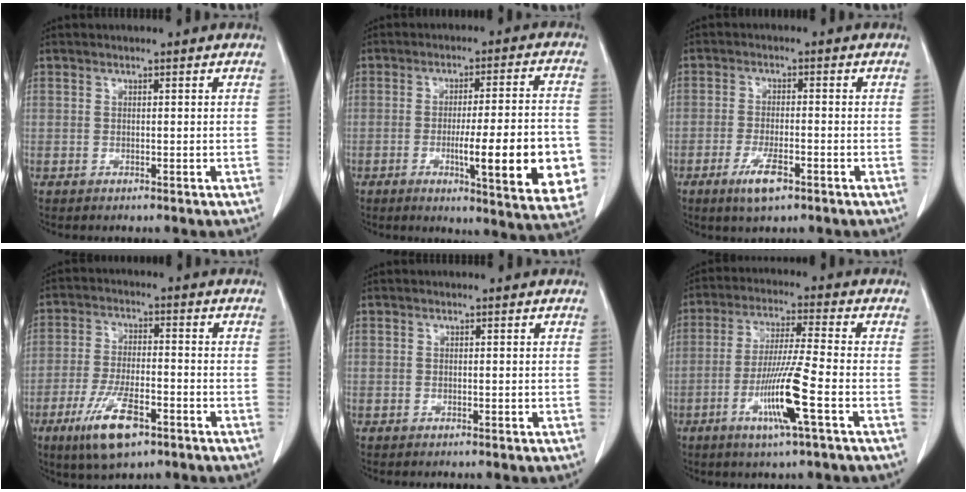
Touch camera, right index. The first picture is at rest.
{"total": 16.9, "force": [-4.2, 1.9, 16.3], "torque": [-0.164, -0.001, -0.046]}
{"total": 5.1, "force": [-2.9, 1.2, 4.0], "torque": [-0.080, -0.005, -0.048]}
{"total": 9.9, "force": [-5.5, 3.1, 7.7], "torque": [-0.153, -0.013, -0.093]}
{"total": 0.0}
{"total": 10.4, "force": [-3.8, -0.7, 9.6], "torque": [-0.189, -0.016, -0.074]}